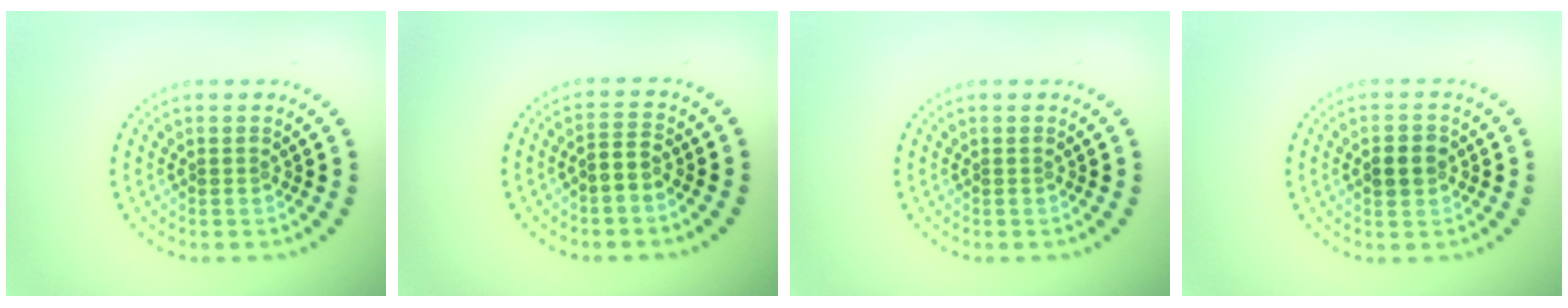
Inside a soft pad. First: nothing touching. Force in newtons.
{"total": 1.7, "press": 1.3, "slide": 1.0}
{"total": 0.0}
{"total": 2.1, "press": 2.1, "slide": 0.1}